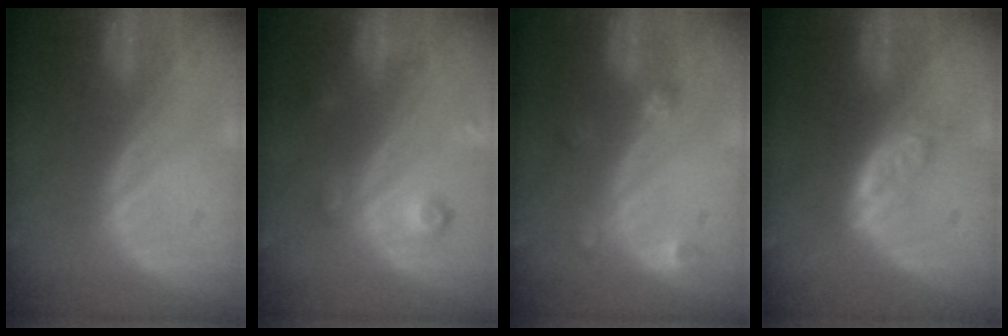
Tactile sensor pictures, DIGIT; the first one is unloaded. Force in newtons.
{"total": 3.7, "press": 3.4, "slide": 1.5}
{"total": 2.6, "press": 2.5, "slide": 0.5}
{"total": 4.3, "press": 4.0, "slide": 1.3}